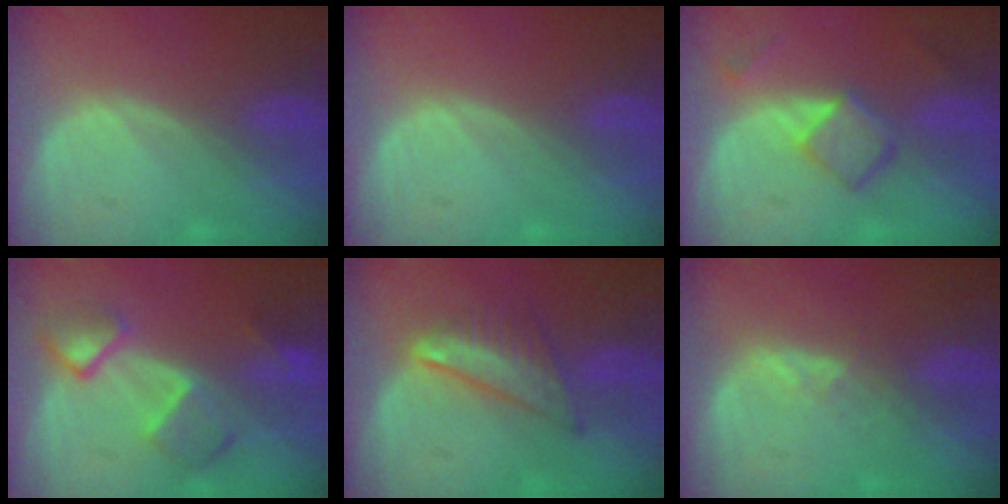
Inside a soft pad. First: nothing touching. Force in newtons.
{"total": 0.0}
{"total": 5.1, "press": 4.7, "slide": 1.8}
{"total": 7.7, "press": 6.7, "slide": 3.8}
{"total": 6.9, "press": 6.0, "slide": 3.3}
{"total": 1.6, "press": 1.6, "slide": 0.3}